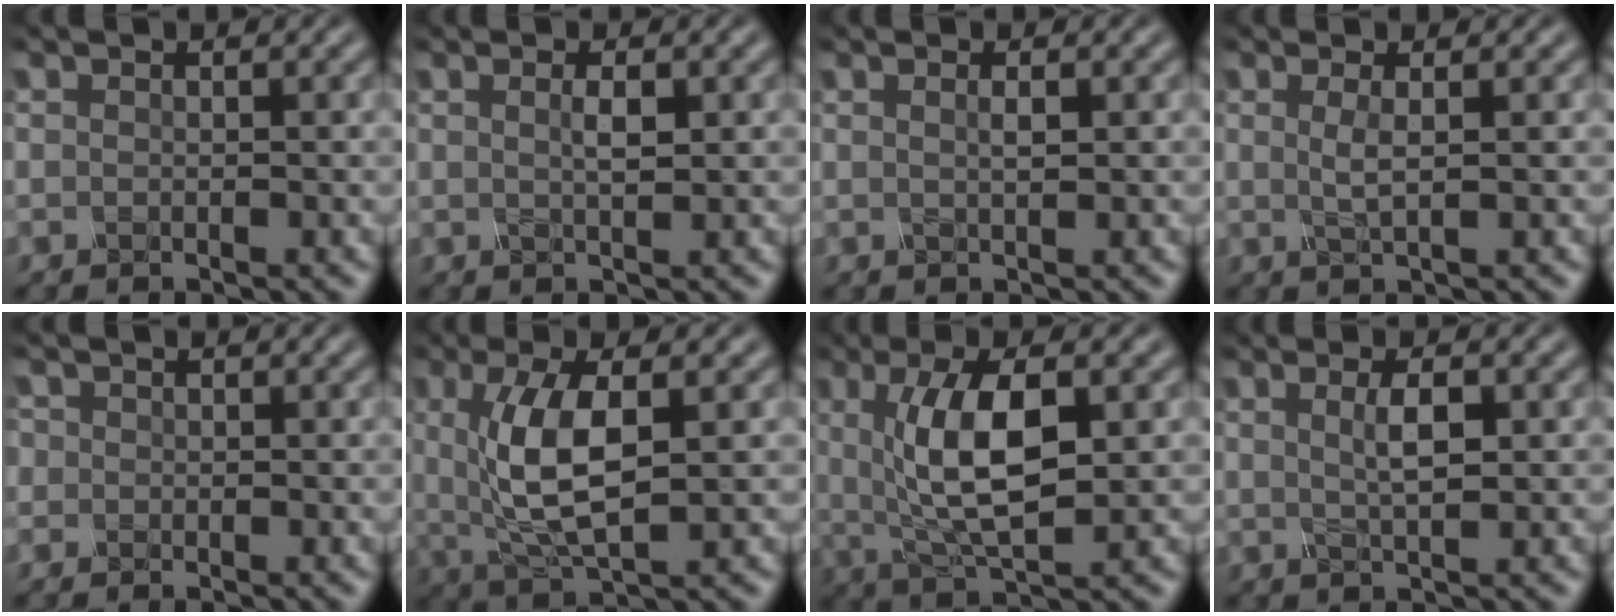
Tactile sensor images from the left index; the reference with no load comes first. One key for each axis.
{"total": 1.7, "fx": 0.5, "fy": 0.3, "fz": 1.6, "tx": -0.029, "ty": 0.003, "tz": 0.007}
{"total": 1.1, "fx": 0.4, "fy": 0.2, "fz": 1.0, "tx": -0.018, "ty": 0.004, "tz": 0.006}
{"total": 1.8, "fx": 0.4, "fy": 0.5, "fz": 1.7, "tx": -0.032, "ty": -0.002, "tz": 0.007}
{"total": 1.0, "fx": 0.2, "fy": 1.0, "fz": 0.2, "tx": 0.001, "ty": 0.002, "tz": -0.007}
{"total": 7.0, "fx": 0.9, "fy": 2.5, "fz": 6.5, "tx": -0.134, "ty": -0.005, "tz": 0.018}
{"total": 8.0, "fx": 1.1, "fy": 2.9, "fz": 7.4, "tx": -0.137, "ty": -0.003, "tz": 0.020}
{"total": 2.8, "fx": 0.7, "fy": 0.7, "fz": 2.6, "tx": -0.045, "ty": 0.003, "tz": 0.012}